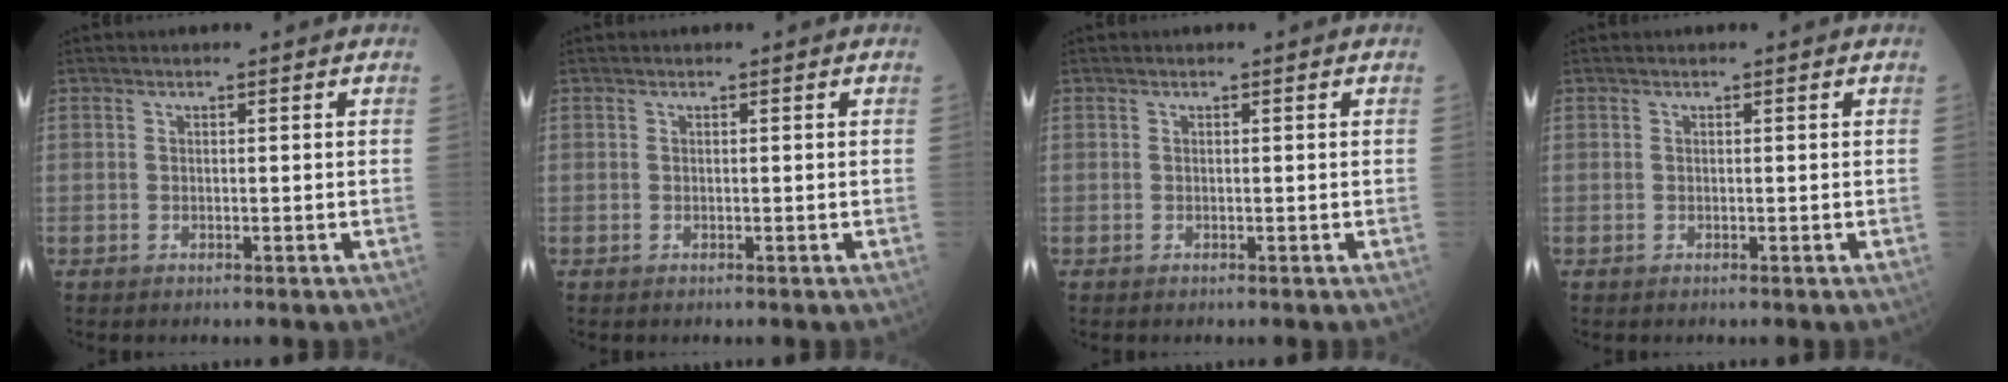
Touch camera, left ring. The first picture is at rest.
{"total": 0.0}
{"total": 0.0}
{"total": 0.0}